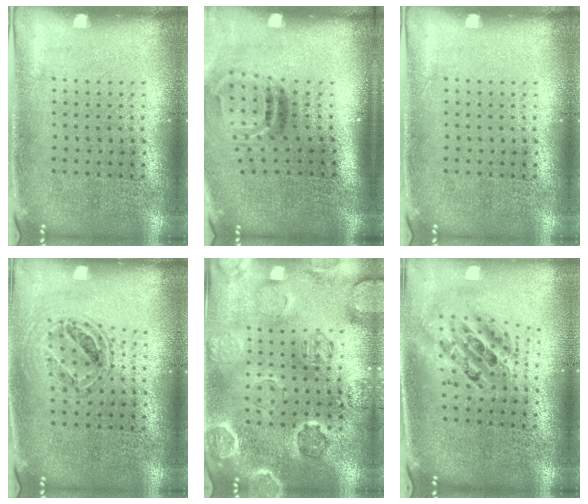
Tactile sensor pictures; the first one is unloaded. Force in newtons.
{"total": 2.0, "press": 1.3, "slide": 1.6}
{"total": 0.0}
{"total": 0.9, "press": 0.8, "slide": 0.2}
{"total": 1.7, "press": 1.7, "slide": 0.2}
{"total": 2.0, "press": 1.5, "slide": 1.3}